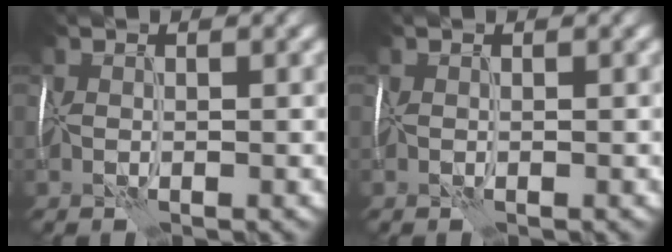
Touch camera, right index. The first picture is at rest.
{"total": 0.0}